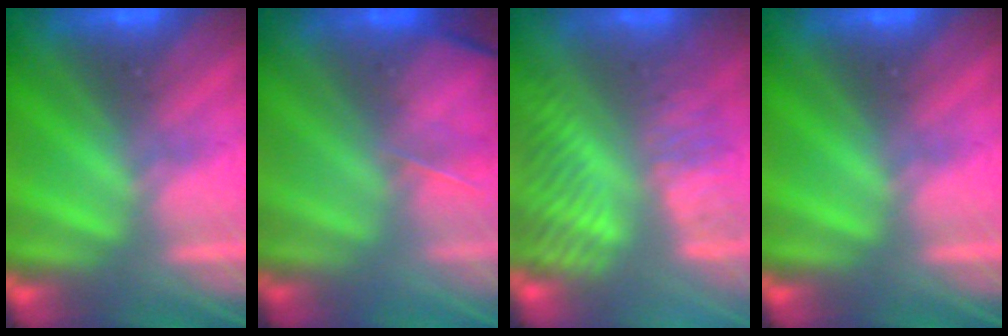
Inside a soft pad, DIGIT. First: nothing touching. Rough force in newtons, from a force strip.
{"total": 2.1}
{"total": 3.4}
{"total": 0.0}